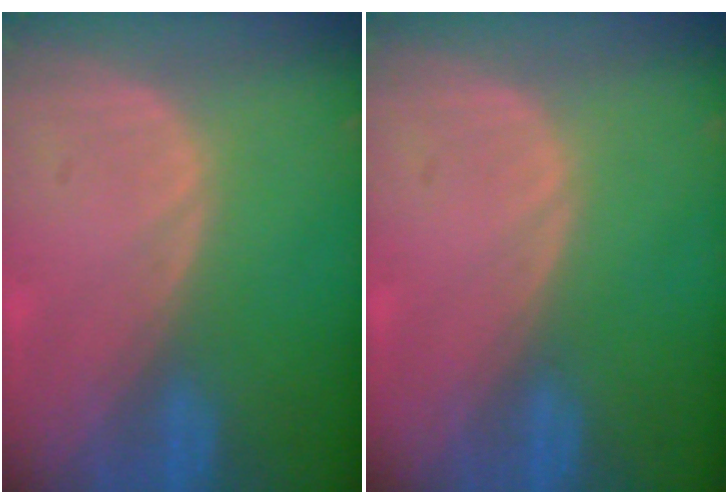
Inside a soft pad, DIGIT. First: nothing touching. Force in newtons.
{"total": 0.0}